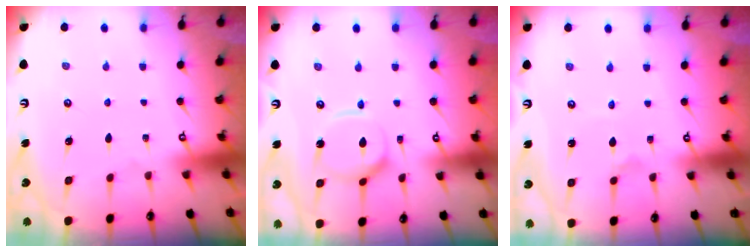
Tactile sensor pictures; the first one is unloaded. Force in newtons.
{"total": 11.0, "press": 10.9, "slide": 1.2}
{"total": 1.0, "press": 0.9, "slide": 0.4}